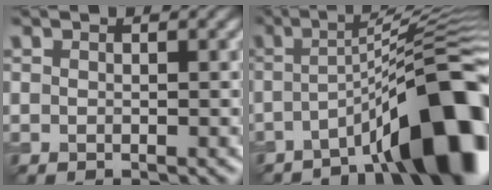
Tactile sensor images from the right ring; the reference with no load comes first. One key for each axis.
{"total": 11.4, "fx": -5.2, "fy": 1.8, "fz": 10.0, "tx": -0.132, "ty": 0.024, "tz": -0.078}